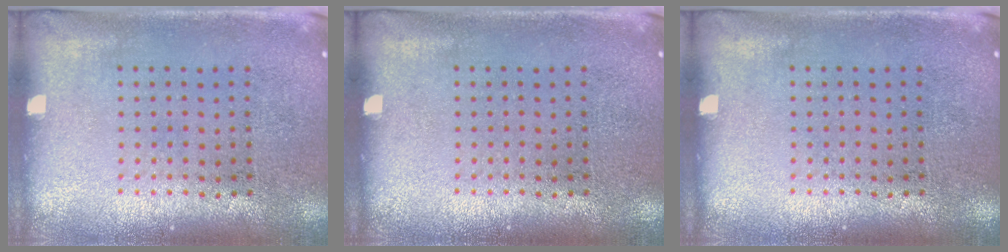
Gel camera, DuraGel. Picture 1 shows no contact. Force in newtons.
{"total": 0.0}
{"total": 0.0}